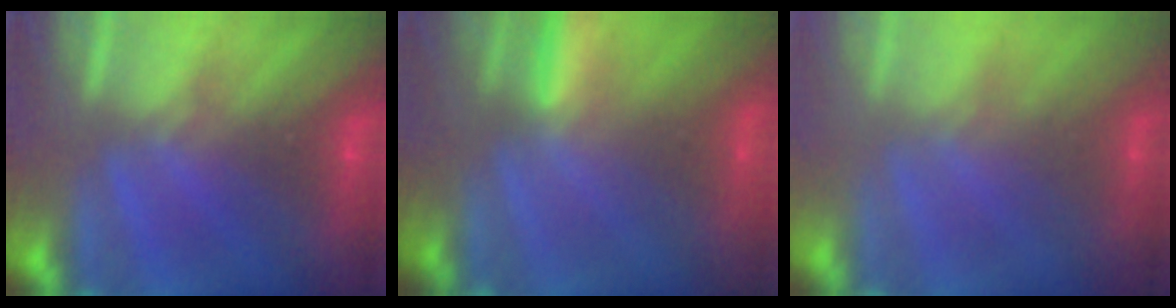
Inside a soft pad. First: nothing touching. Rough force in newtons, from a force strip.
{"total": 3.0}
{"total": 2.3}